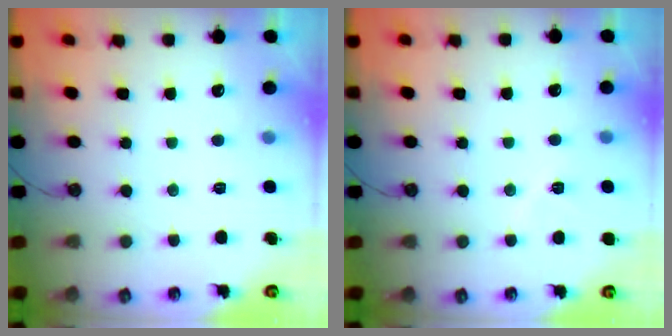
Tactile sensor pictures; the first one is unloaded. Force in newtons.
{"total": 4.7, "press": 4.4, "slide": 1.6}